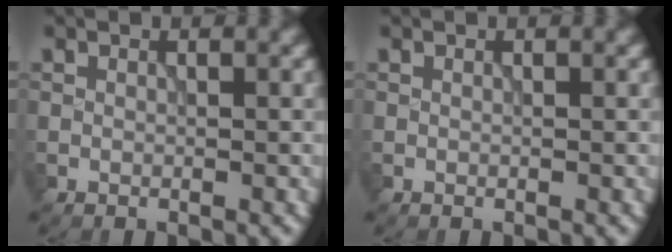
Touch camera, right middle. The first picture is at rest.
{"total": 0.0}